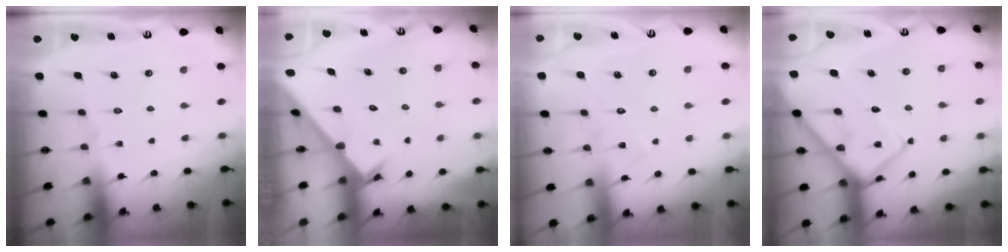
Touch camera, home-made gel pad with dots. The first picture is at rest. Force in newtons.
{"total": 2.4, "press": 2.4, "slide": 0.1}
{"total": 7.5, "press": 7.4, "slide": 0.3}
{"total": 12.8, "press": 12.7, "slide": 1.1}